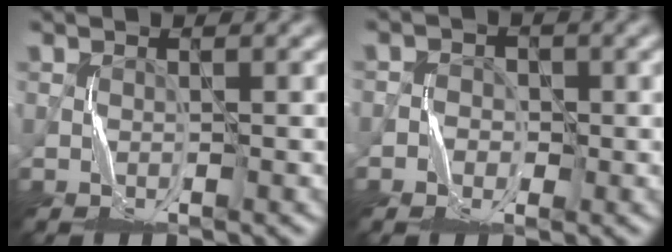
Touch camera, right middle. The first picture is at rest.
{"total": 1.9, "force": [-0.7, 1.7, 0.5], "torque": [0.007, 0.002, -0.026]}